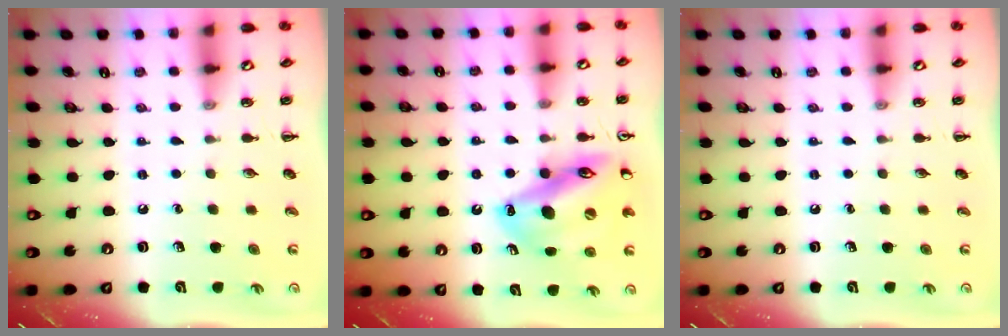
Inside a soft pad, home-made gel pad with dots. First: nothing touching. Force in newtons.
{"total": 18.1, "press": 17.8, "slide": 3.5}
{"total": 0.0}